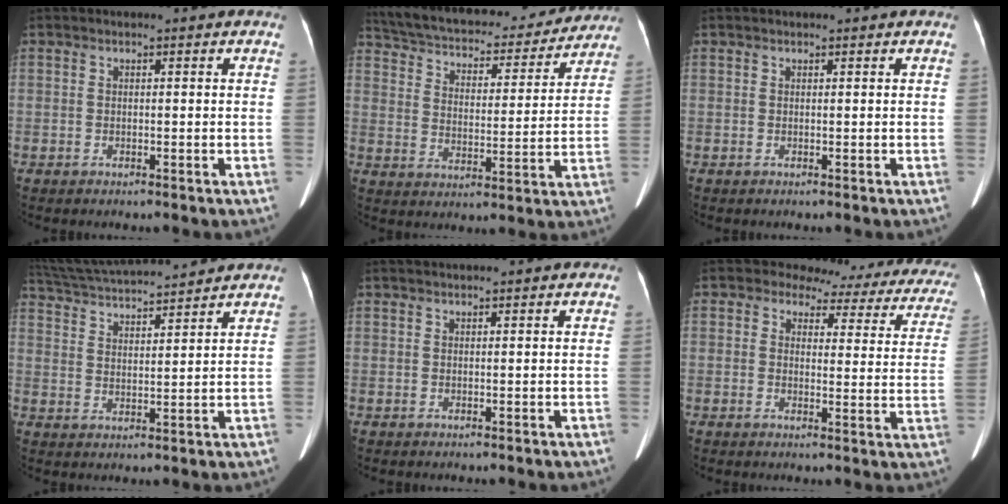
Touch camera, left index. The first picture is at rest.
{"total": 23.1, "force": [20.6, 6.9, 7.8], "torque": [-0.137, 0.004, 0.283]}
{"total": 1.2, "force": [1.1, 0.4, 0.4], "torque": [-0.005, 0.014, 0.013]}
{"total": 15.9, "force": [14.7, 1.0, 6.1], "torque": [-0.117, 0.031, 0.237]}
{"total": 4.1, "force": [3.7, 0.0, 1.7], "torque": [-0.019, 0.023, 0.046]}
{"total": 15.8, "force": [13.8, 6.8, 3.7], "torque": [-0.009, -0.045, 0.121]}